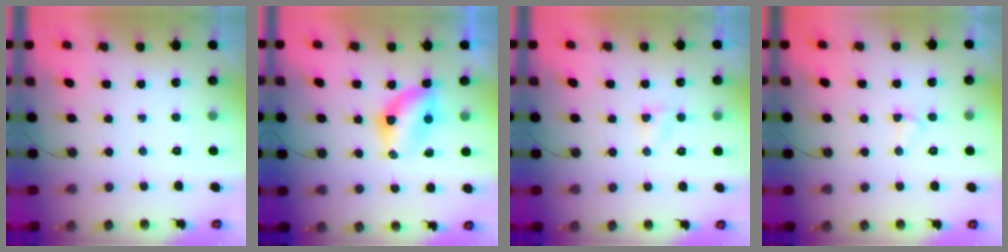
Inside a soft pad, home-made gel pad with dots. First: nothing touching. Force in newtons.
{"total": 6.3, "press": 6.3, "slide": 0.3}
{"total": 2.7, "press": 2.7, "slide": 0.3}
{"total": 4.2, "press": 2.3, "slide": 3.5}